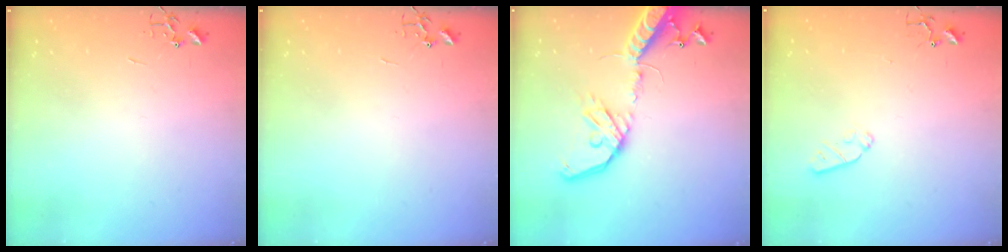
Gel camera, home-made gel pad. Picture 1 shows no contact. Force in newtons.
{"total": 0.0}
{"total": 17.9, "press": 17.6, "slide": 3.7}
{"total": 5.2, "press": 5.1, "slide": 0.7}